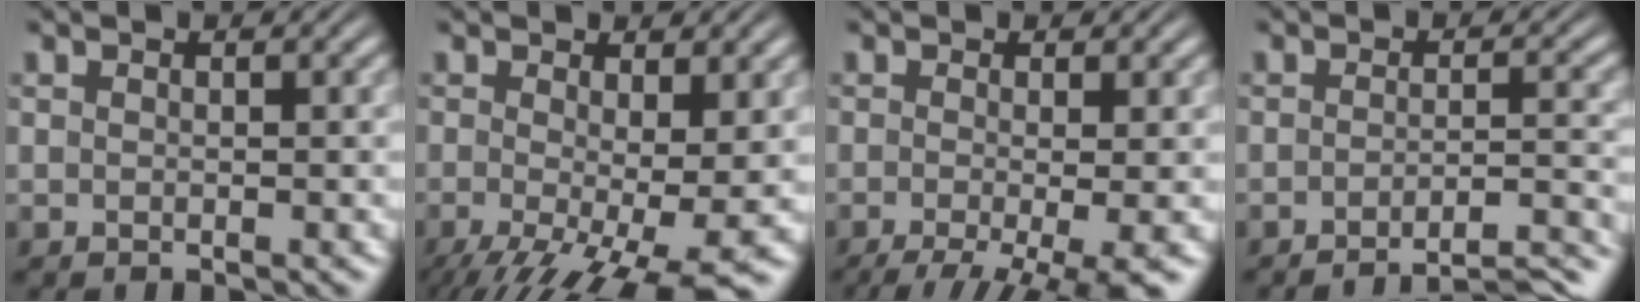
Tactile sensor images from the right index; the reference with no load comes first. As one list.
[{"total": 9.3, "force": [-4.4, 4.3, 7.0], "torque": [-0.128, -0.063, -0.039]}, {"total": 9.8, "force": [-7.4, 3.5, 5.5], "torque": [-0.078, -0.051, -0.087]}, {"total": 7.8, "force": [-7.4, 1.0, 2.0], "torque": [-0.014, -0.022, -0.112]}]